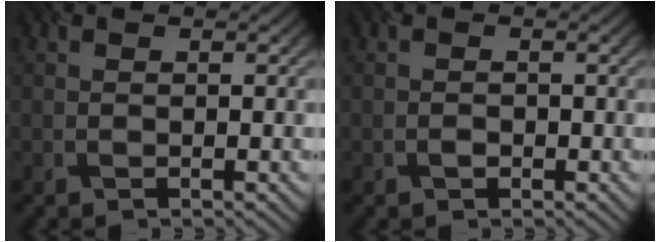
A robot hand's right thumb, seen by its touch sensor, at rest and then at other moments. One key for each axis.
{"total": 0.9, "fx": -0.8, "fy": 0.5, "fz": -0.3, "tx": 0.000, "ty": -0.001, "tz": -0.011}